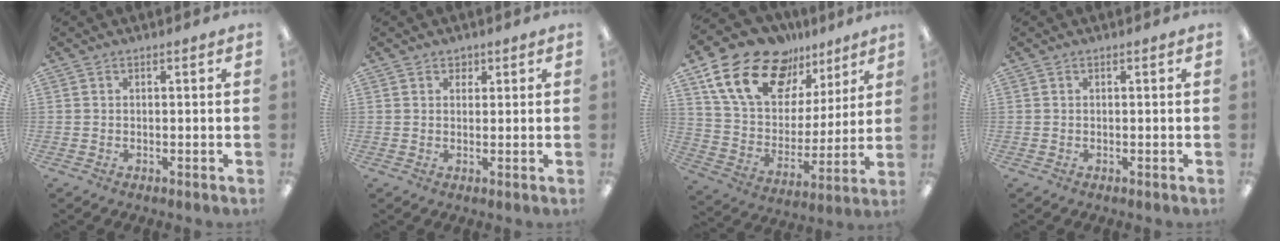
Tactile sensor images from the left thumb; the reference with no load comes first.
{"total": 1.9, "force": [1.3, 1.4, 0.3], "torque": [0.000, -0.001, 0.022]}
{"total": 20.7, "force": [12.9, 12.5, 10.1], "torque": [-0.178, -0.064, 0.236]}
{"total": 0.0}